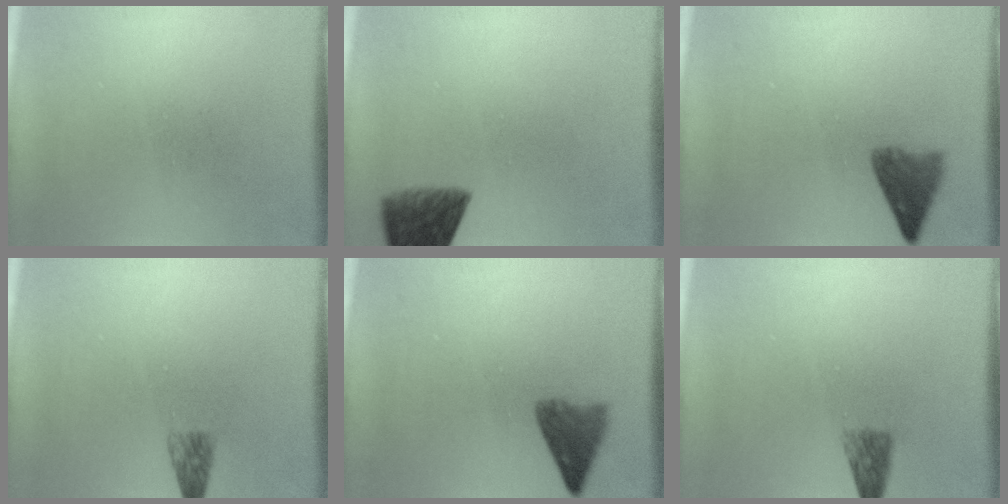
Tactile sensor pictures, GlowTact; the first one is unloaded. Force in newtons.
{"total": 7.4}
{"total": 3.8}
{"total": 2.0}
{"total": 3.8}
{"total": 2.4}